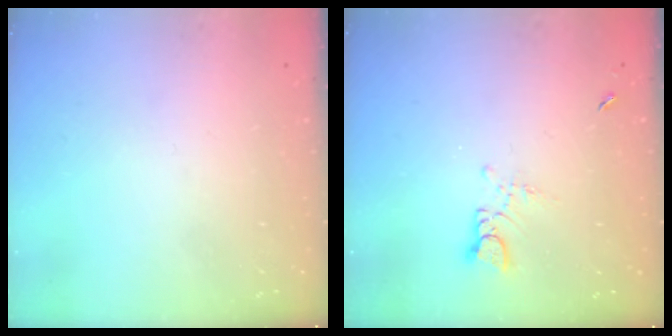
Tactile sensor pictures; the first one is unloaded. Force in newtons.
{"total": 2.9, "press": 2.9, "slide": 0.2}